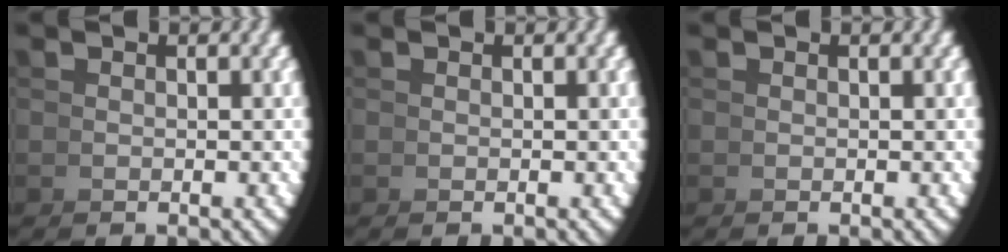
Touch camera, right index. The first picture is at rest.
{"total": 0.0}
{"total": 0.0}